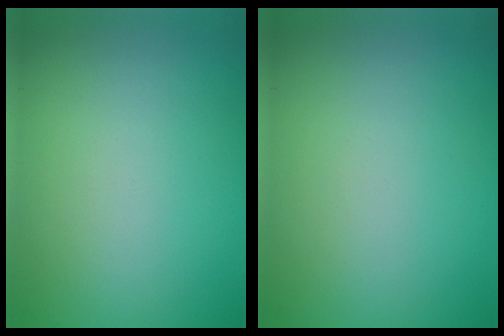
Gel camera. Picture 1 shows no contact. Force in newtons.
{"total": 0.0}